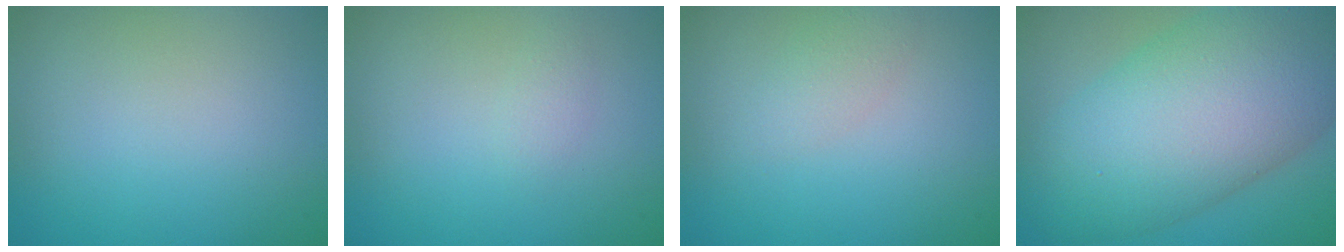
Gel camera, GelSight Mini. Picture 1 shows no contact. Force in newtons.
{"total": 0.9, "press": 0.9, "slide": 0.0}
{"total": 1.5, "press": 1.5, "slide": 0.0}
{"total": 12.7, "press": 12.7, "slide": 0.2}